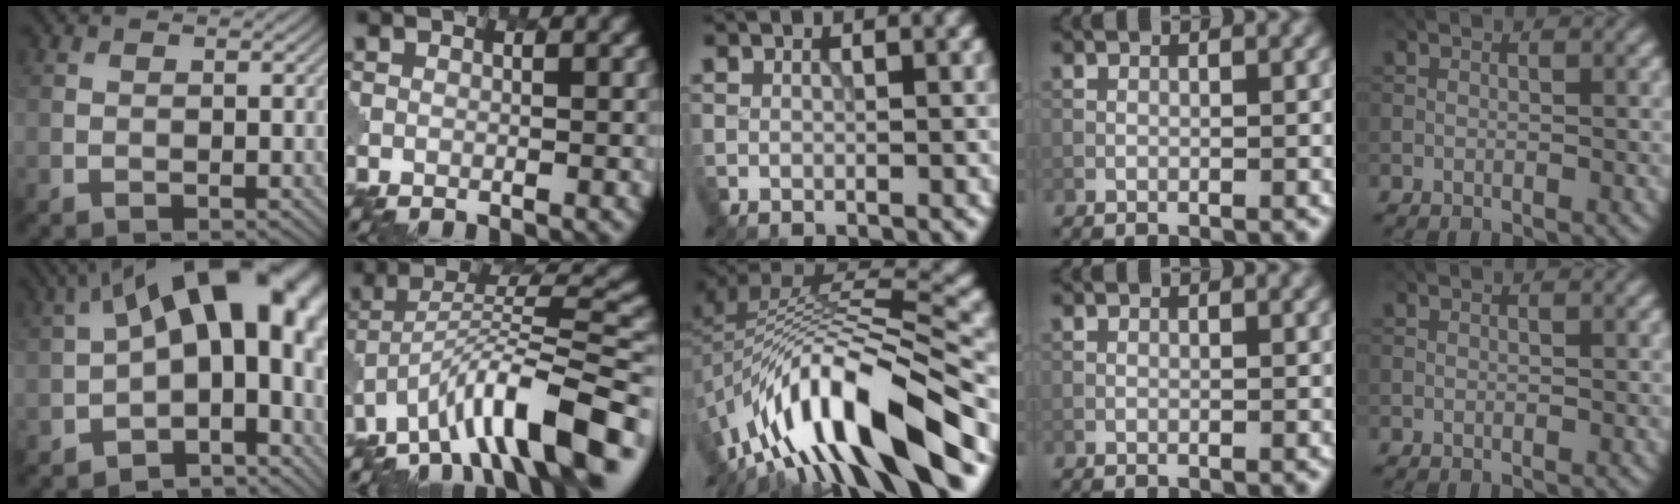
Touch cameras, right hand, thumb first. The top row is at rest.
{"thumb": {"total": 18.2, "force": [0.9, 10.0, 15.2], "torque": [-0.217, -0.010, 0.049]}, "index": {"total": 11.1, "force": [-7.3, 2.8, 7.8], "torque": [-0.105, 0.022, -0.130]}, "middle": {"total": 13.6, "force": [-7.9, 3.9, 10.4], "torque": [-0.174, 0.020, -0.123]}}